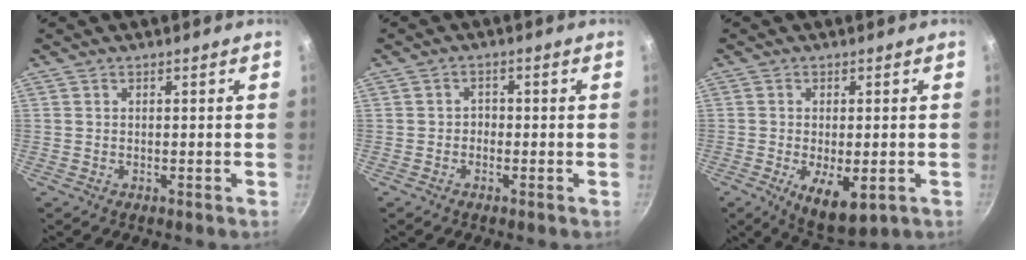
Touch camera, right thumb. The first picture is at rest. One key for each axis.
{"total": 1.6, "fx": -0.8, "fy": 1.3, "fz": 0.6, "tx": 0.001, "ty": 0.008, "tz": -0.017}
{"total": 8.7, "fx": -2.6, "fy": 3.7, "fz": 7.5, "tx": -0.114, "ty": -0.010, "tz": -0.027}